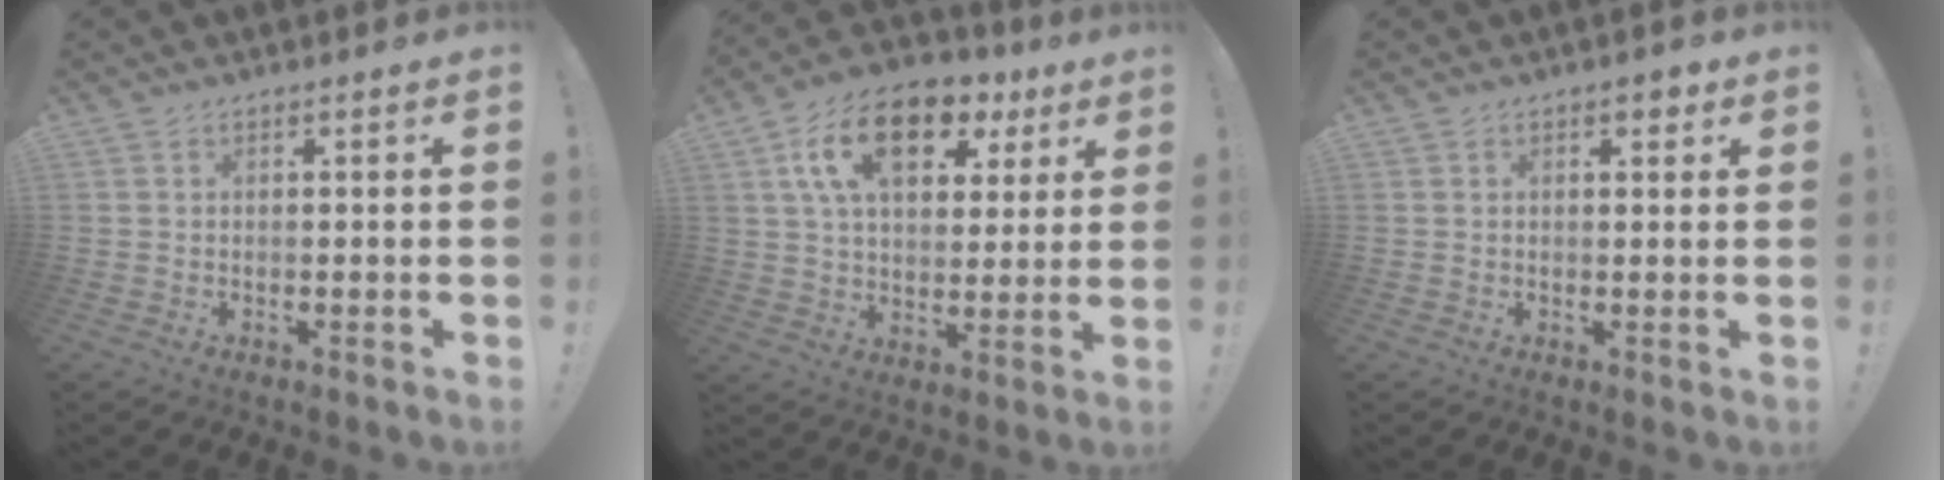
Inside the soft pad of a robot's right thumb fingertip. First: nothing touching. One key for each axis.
{"total": 17.4, "fx": 8.2, "fy": 10.0, "fz": 11.7, "tx": -0.189, "ty": -0.032, "tz": 0.143}
{"total": 2.2, "fx": 1.3, "fy": 1.2, "fz": 1.3, "tx": -0.003, "ty": -0.006, "tz": 0.017}